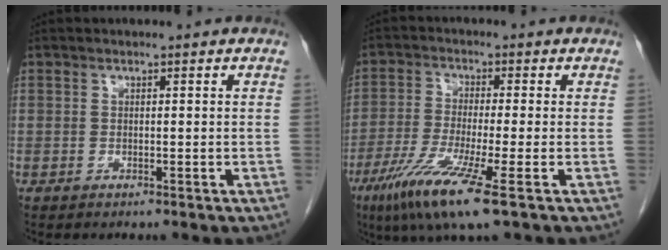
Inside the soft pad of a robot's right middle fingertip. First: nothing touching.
{"total": 10.0, "force": [-5.3, -0.2, 8.5], "torque": [-0.171, -0.033, -0.099]}